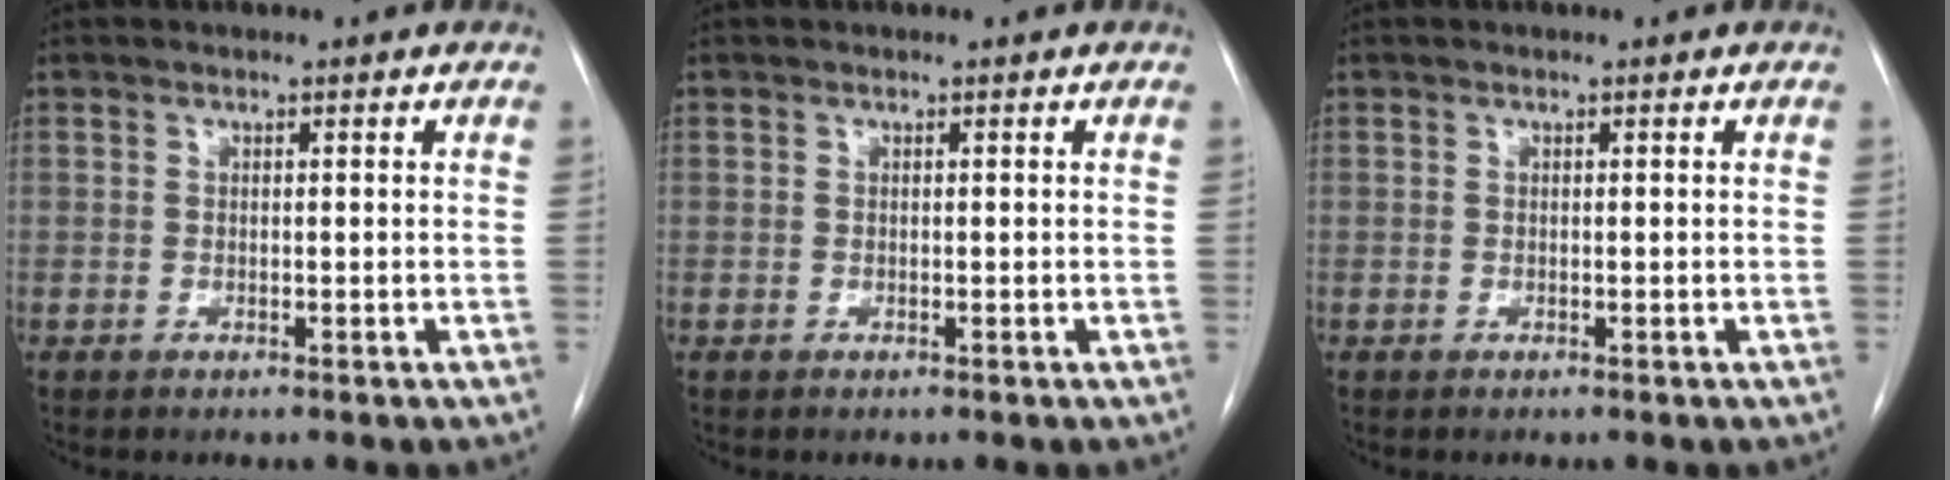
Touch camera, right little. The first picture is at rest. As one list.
[{"total": 0.0}, {"total": 0.0}]